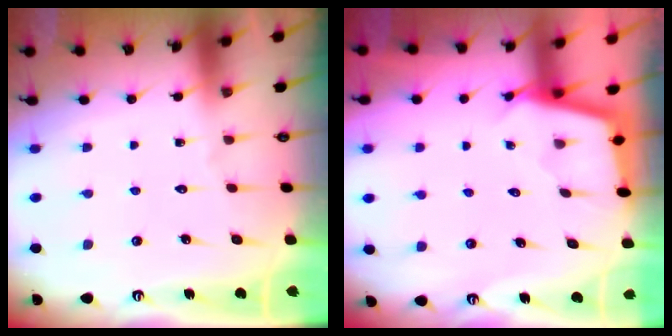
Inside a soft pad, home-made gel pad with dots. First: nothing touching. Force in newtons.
{"total": 2.3, "press": 2.3, "slide": 0.2}